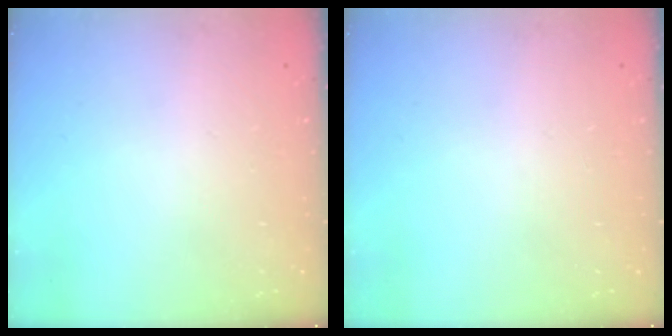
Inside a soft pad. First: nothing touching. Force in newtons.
{"total": 0.0}